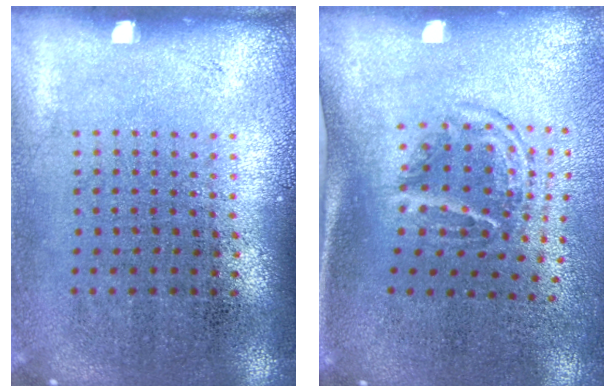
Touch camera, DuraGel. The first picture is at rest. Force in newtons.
{"total": 1.8, "press": 1.2, "slide": 1.4}